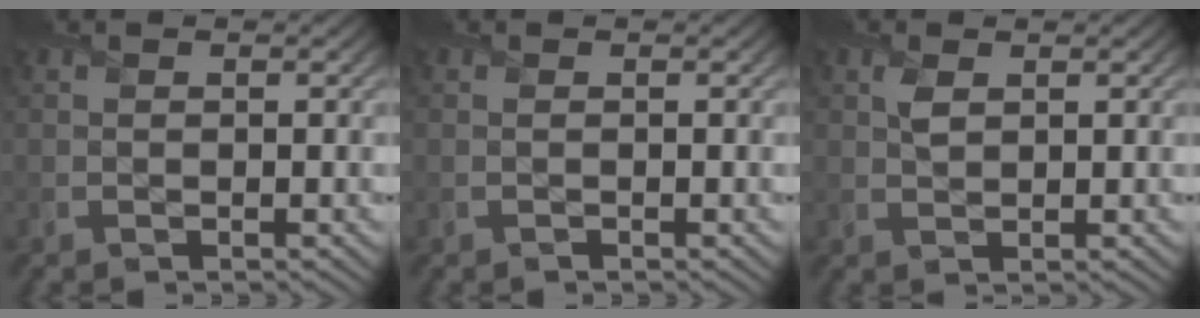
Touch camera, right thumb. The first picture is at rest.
{"total": 0.0}
{"total": 1.5, "force": [0.8, 0.8, 1.0], "torque": [-0.025, -0.001, 0.018]}